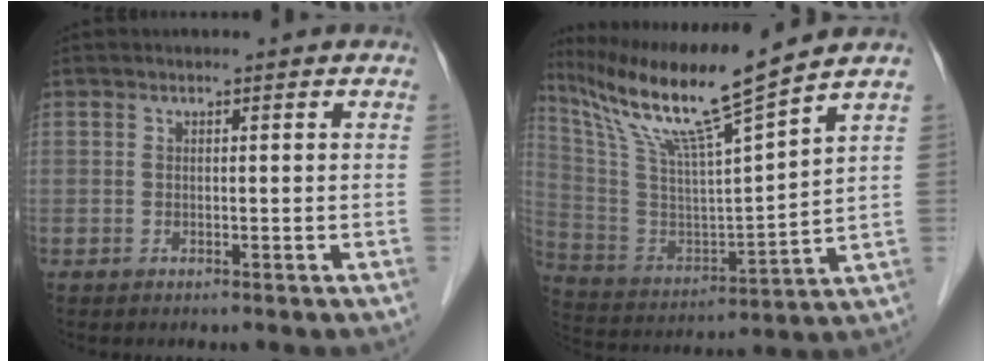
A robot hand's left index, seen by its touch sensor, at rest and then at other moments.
{"total": 15.9, "force": [12.4, -1.4, 9.9], "torque": [-0.194, 0.001, 0.234]}